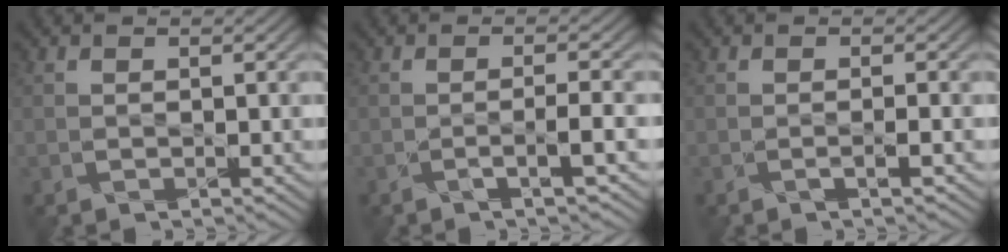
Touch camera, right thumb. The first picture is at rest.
{"total": 2.5, "force": [-0.9, 0.2, 2.3], "torque": [-0.034, 0.006, -0.026]}
{"total": 1.0, "force": [-0.3, 0.0, 1.0], "torque": [-0.015, 0.001, -0.010]}